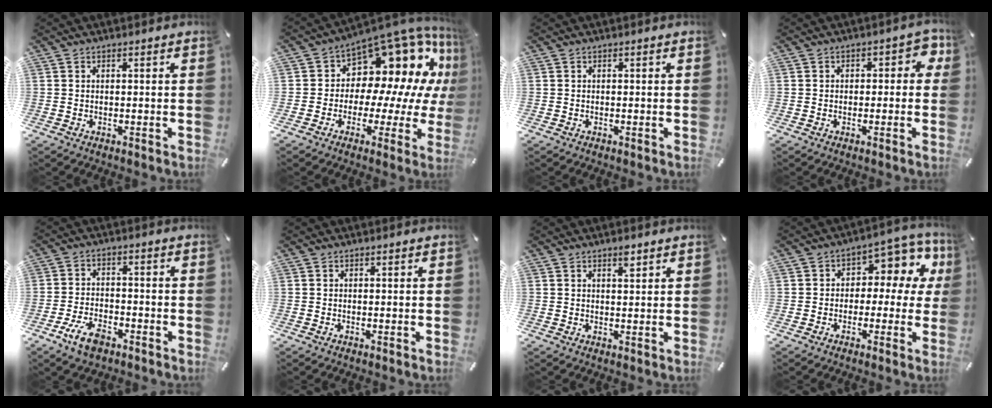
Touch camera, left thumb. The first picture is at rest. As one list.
[{"total": 14.0, "force": [8.3, 8.5, 7.5], "torque": [-0.114, -0.092, 0.141]}, {"total": 0.0}, {"total": 4.1, "force": [-0.2, 2.9, 3.0], "torque": [-0.033, 0.007, -0.011]}, {"total": 7.6, "force": [-4.4, 3.9, 4.8], "torque": [-0.103, 0.016, -0.081]}, {"total": 0.0}, {"total": 2.2, "force": [1.5, 0.8, 1.5], "torque": [-0.023, -0.002, 0.025]}, {"total": 8.9, "force": [1.7, 6.2, 6.2], "torque": [-0.073, -0.011, 0.026]}]